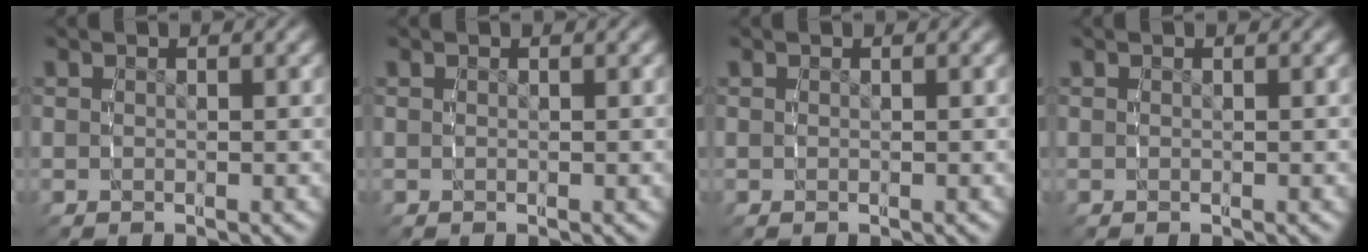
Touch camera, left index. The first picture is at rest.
{"total": 0.0}
{"total": 0.0}
{"total": 0.0}